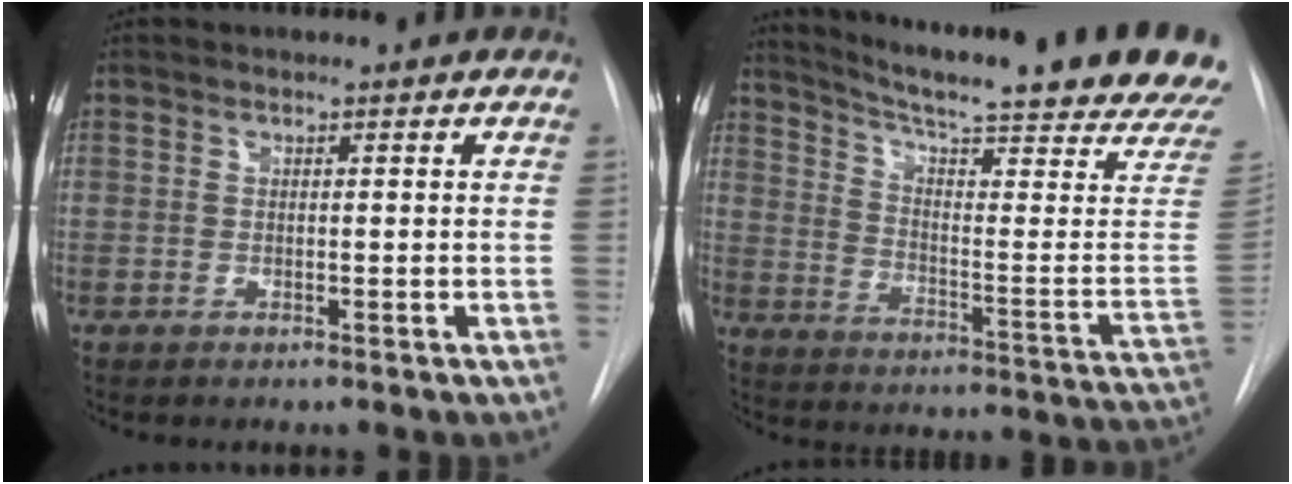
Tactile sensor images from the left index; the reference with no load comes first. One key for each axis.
{"total": 27.4, "fx": 21.6, "fy": 0.3, "fz": 16.8, "tx": -0.234, "ty": -0.081, "tz": 0.281}